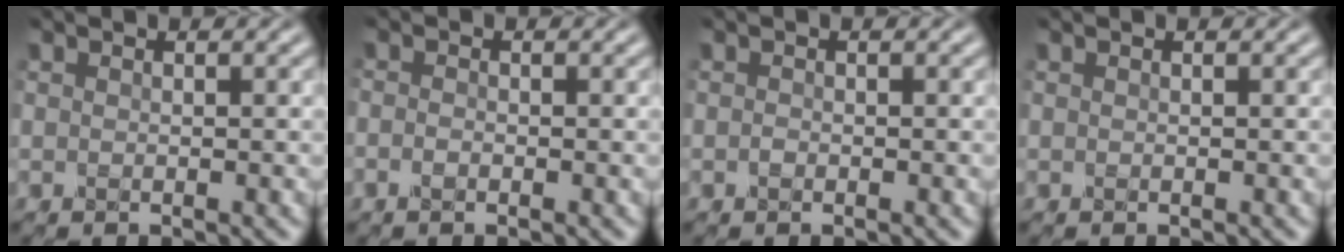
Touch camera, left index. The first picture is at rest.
{"total": 1.0, "force": [-0.9, 0.2, 0.3], "torque": [-0.006, -0.004, -0.021]}
{"total": 0.5, "force": [-0.4, 0.3, 0.2], "torque": [-0.002, -0.002, -0.011]}
{"total": 0.0}